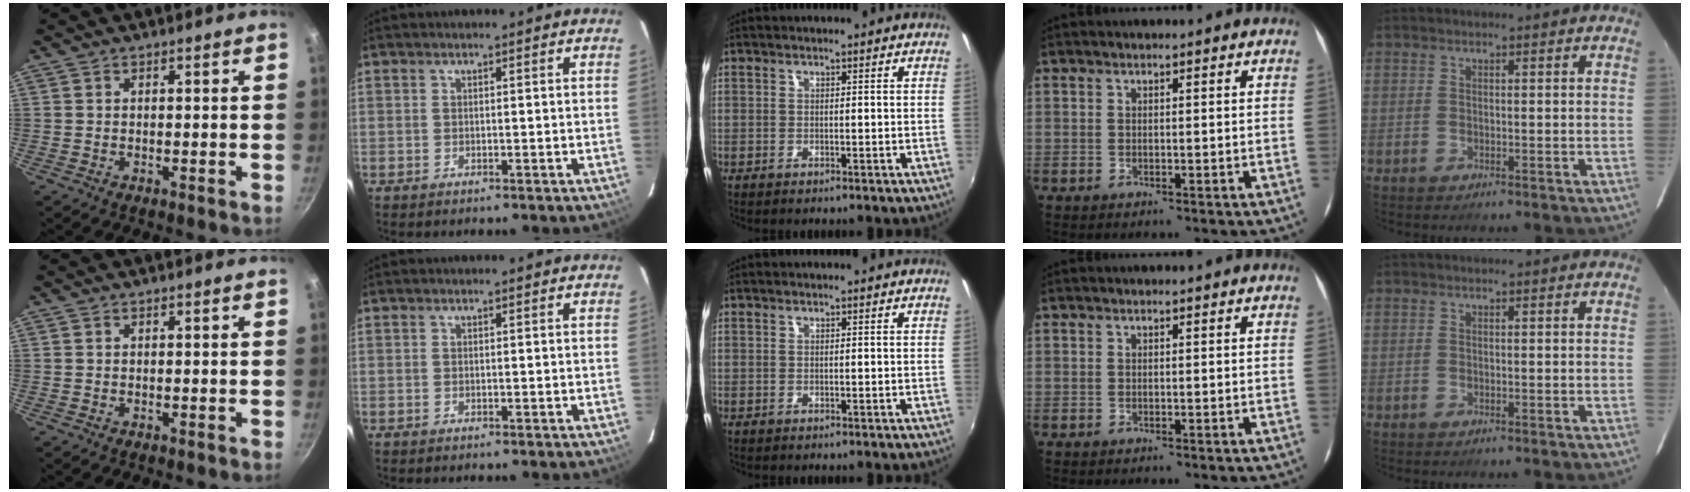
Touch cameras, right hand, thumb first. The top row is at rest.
{}